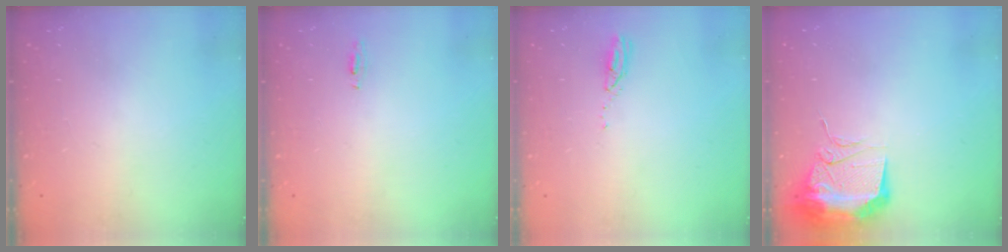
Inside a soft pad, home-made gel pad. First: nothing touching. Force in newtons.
{"total": 3.8, "press": 2.8, "slide": 2.6}
{"total": 3.0, "press": 3.0, "slide": 0.1}
{"total": 12.6, "press": 12.5, "slide": 1.2}